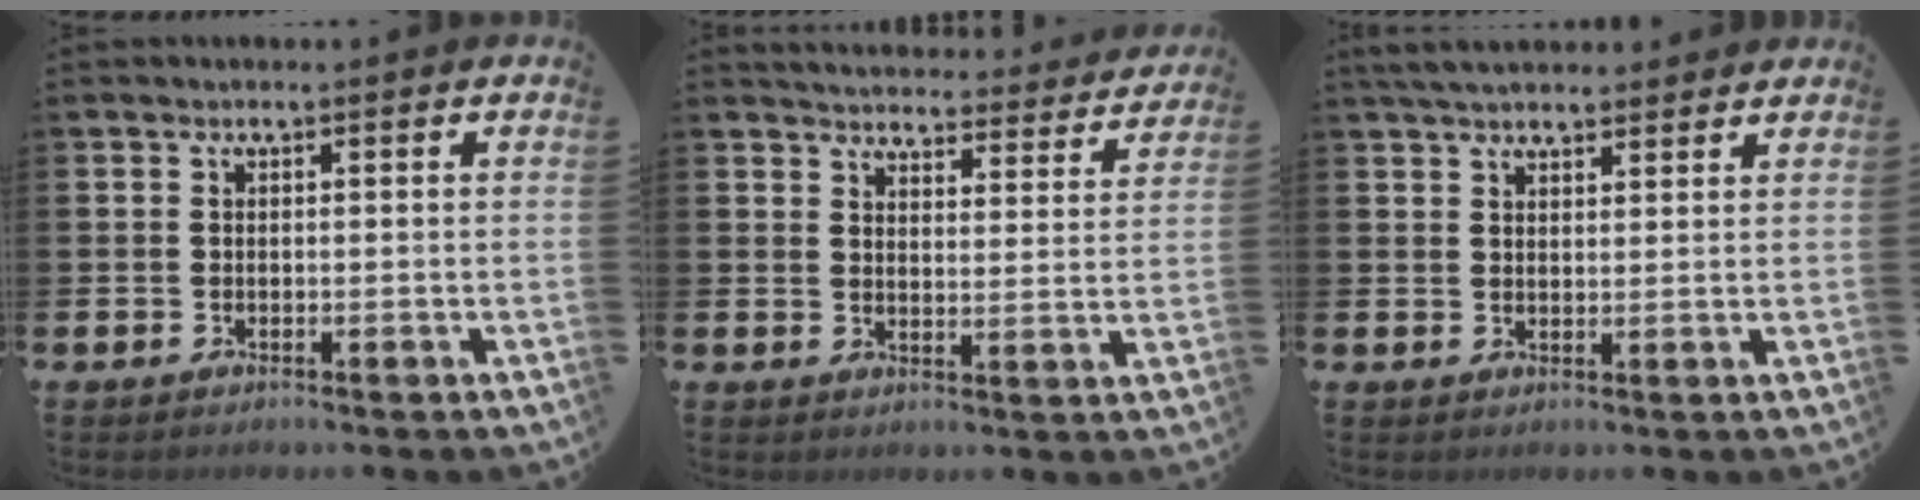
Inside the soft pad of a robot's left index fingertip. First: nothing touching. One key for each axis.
{"total": 4.2, "fx": 4.2, "fy": 0.6, "fz": 0.3, "tx": -0.020, "ty": -0.035, "tz": 0.070}
{"total": 4.2, "fx": 4.0, "fy": 1.0, "fz": 1.1, "tx": -0.028, "ty": -0.010, "tz": 0.075}